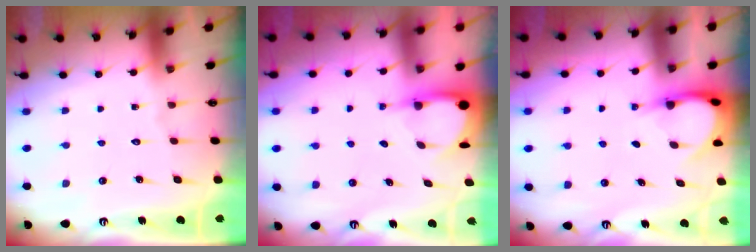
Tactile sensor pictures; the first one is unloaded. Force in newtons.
{"total": 3.9, "press": 3.9, "slide": 0.2}
{"total": 3.8, "press": 3.8, "slide": 0.4}